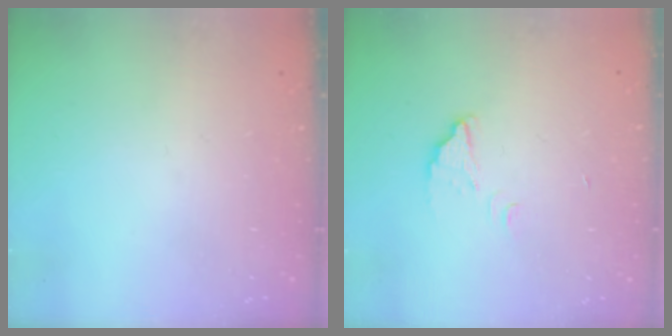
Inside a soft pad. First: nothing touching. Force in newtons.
{"total": 2.1, "press": 2.1, "slide": 0.1}